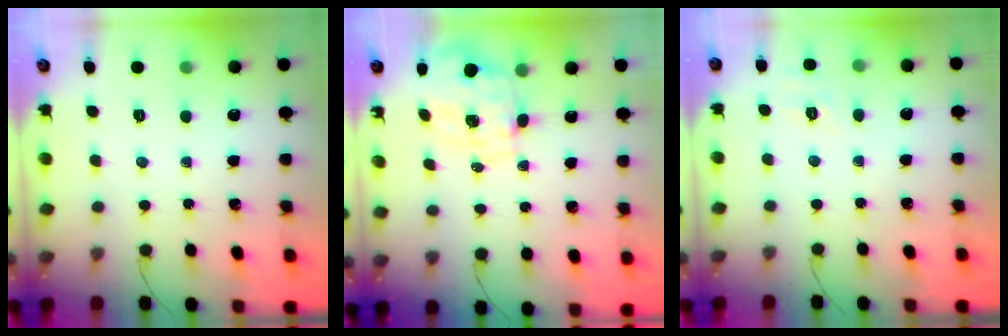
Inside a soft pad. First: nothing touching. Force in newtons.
{"total": 2.1, "press": 1.8, "slide": 1.1}
{"total": 1.9, "press": 0.0, "slide": 1.9}